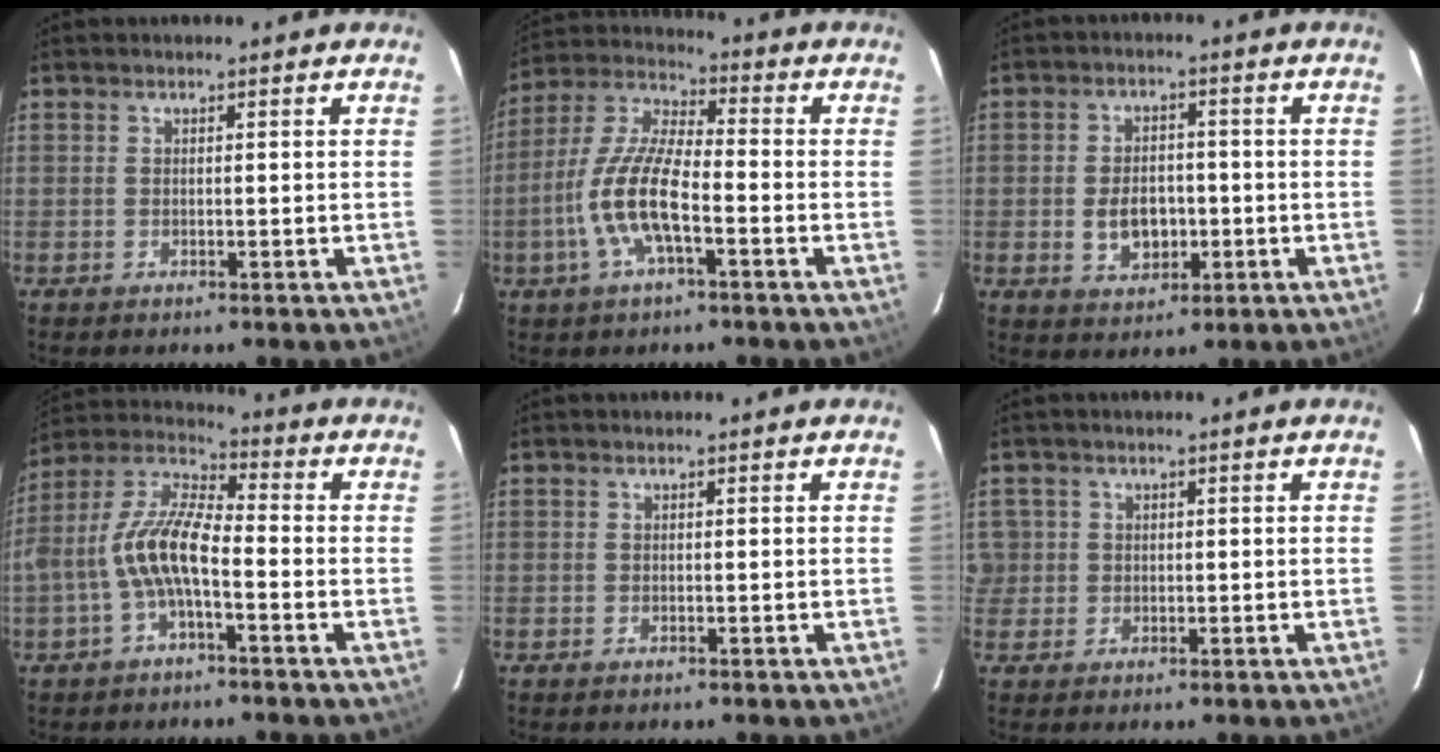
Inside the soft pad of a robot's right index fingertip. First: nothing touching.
{"total": 12.8, "force": [-4.3, 3.9, 11.4], "torque": [-0.245, 0.000, -0.086]}
{"total": 7.1, "force": [-1.4, 4.9, 4.9], "torque": [-0.097, 0.004, -0.015]}
{"total": 10.5, "force": [-3.2, 3.5, 9.3], "torque": [-0.202, 0.014, -0.061]}
{"total": 0.0}
{"total": 3.1, "force": [0.1, 3.1, 0.1], "torque": [0.012, 0.016, 0.004]}